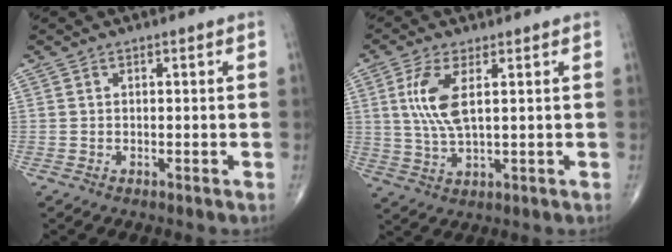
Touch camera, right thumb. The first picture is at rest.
{"total": 7.9, "force": [2.1, 2.8, 7.1], "torque": [-0.162, -0.008, 0.046]}